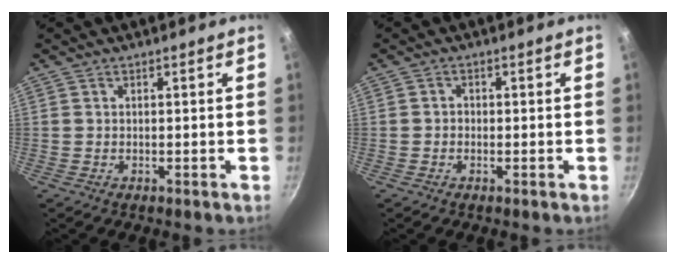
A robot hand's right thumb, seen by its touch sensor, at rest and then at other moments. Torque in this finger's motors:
{"motor_torque": [-0.47, -0.21, -0.14, -0.27, -0.04]}